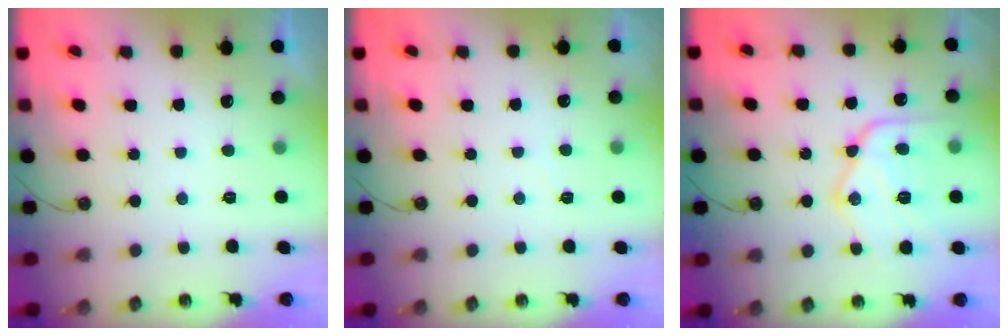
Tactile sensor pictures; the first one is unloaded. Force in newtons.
{"total": 2.5, "press": 2.4, "slide": 0.4}
{"total": 18.4, "press": 18.3, "slide": 1.5}